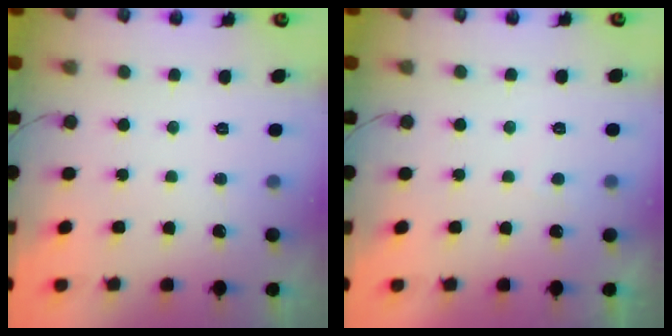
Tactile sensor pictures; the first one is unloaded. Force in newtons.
{"total": 1.1, "press": 1.0, "slide": 0.5}